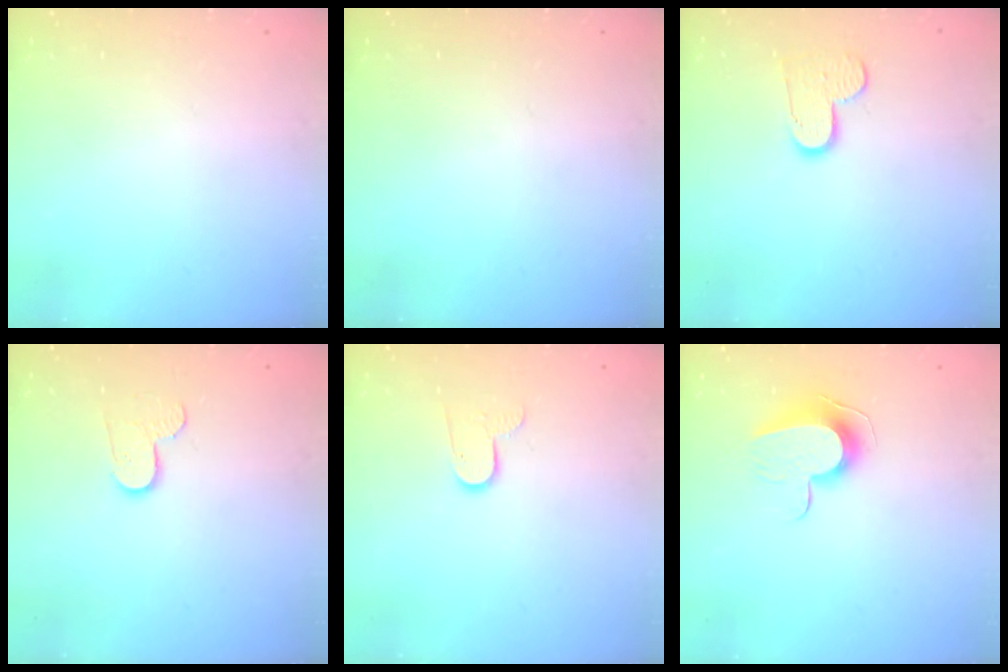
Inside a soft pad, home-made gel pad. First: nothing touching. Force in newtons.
{"total": 0.0}
{"total": 9.1, "press": 9.1, "slide": 0.7}
{"total": 6.3, "press": 6.3, "slide": 0.5}
{"total": 7.2, "press": 7.2, "slide": 0.3}
{"total": 9.4, "press": 9.4, "slide": 0.6}